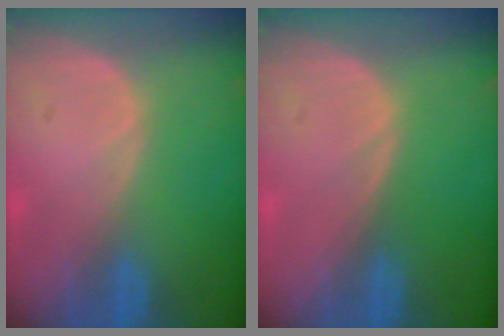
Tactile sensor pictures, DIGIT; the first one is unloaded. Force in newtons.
{"total": 0.0}